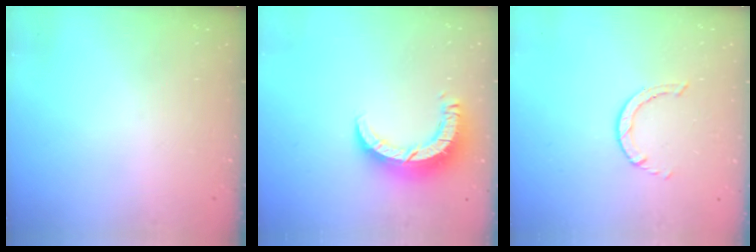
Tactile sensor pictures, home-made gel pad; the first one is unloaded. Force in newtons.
{"total": 9.9, "press": 9.8, "slide": 1.0}
{"total": 0.6, "press": 0.6, "slide": 0.1}